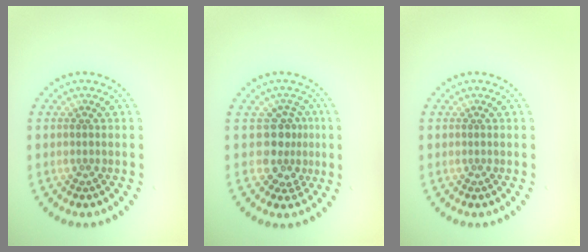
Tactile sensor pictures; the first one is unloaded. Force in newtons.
{"total": 3.0, "press": 2.3, "slide": 1.9}
{"total": 0.0}